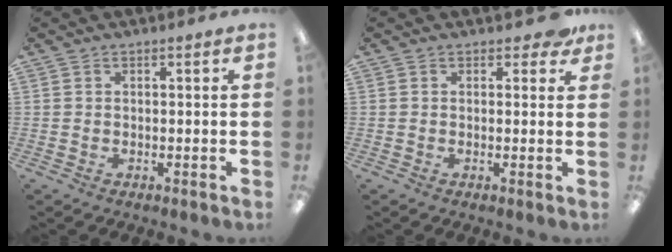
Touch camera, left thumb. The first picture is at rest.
{"total": 2.7, "force": [1.4, 1.6, 1.6], "torque": [-0.010, -0.004, 0.021]}